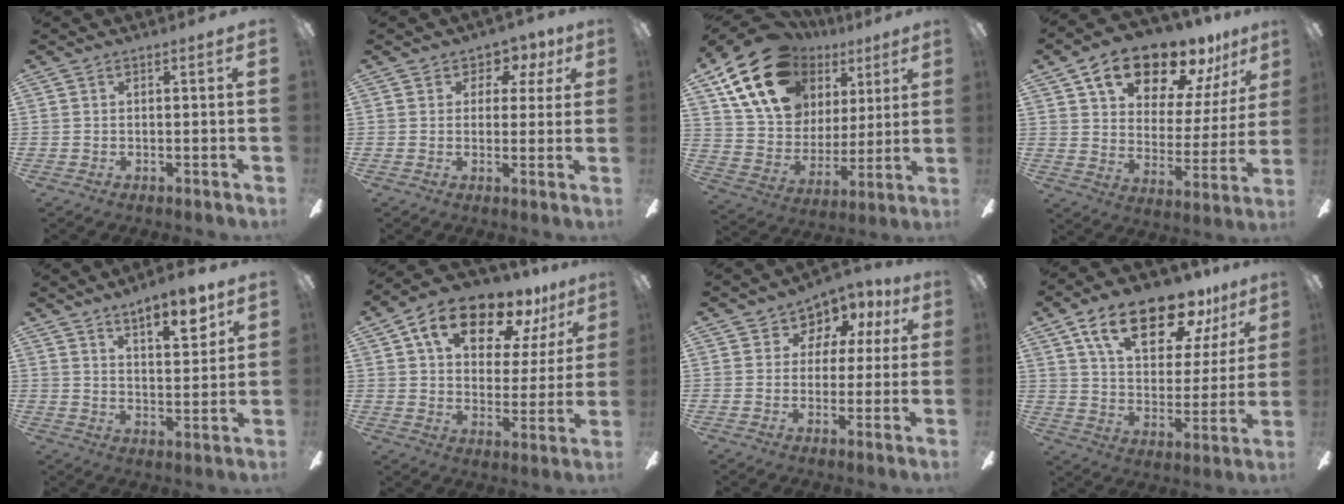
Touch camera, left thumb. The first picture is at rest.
{"total": 4.6, "force": [2.2, 3.7, 1.4], "torque": [-0.010, -0.008, 0.036]}
{"total": 21.8, "force": [13.2, 14.2, 10.0], "torque": [-0.188, -0.054, 0.252]}
{"total": 18.2, "force": [14.0, 7.7, 8.6], "torque": [-0.144, -0.089, 0.241]}
{"total": 9.2, "force": [6.8, 2.9, 5.5], "torque": [-0.067, -0.036, 0.110]}
{"total": 16.6, "force": [11.0, 8.3, 9.4], "torque": [-0.158, -0.054, 0.189]}
{"total": 6.2, "force": [3.3, 5.1, 1.4], "torque": [-0.024, -0.024, 0.059]}
{"total": 20.7, "force": [13.5, 9.3, 12.7], "torque": [-0.200, -0.068, 0.229]}